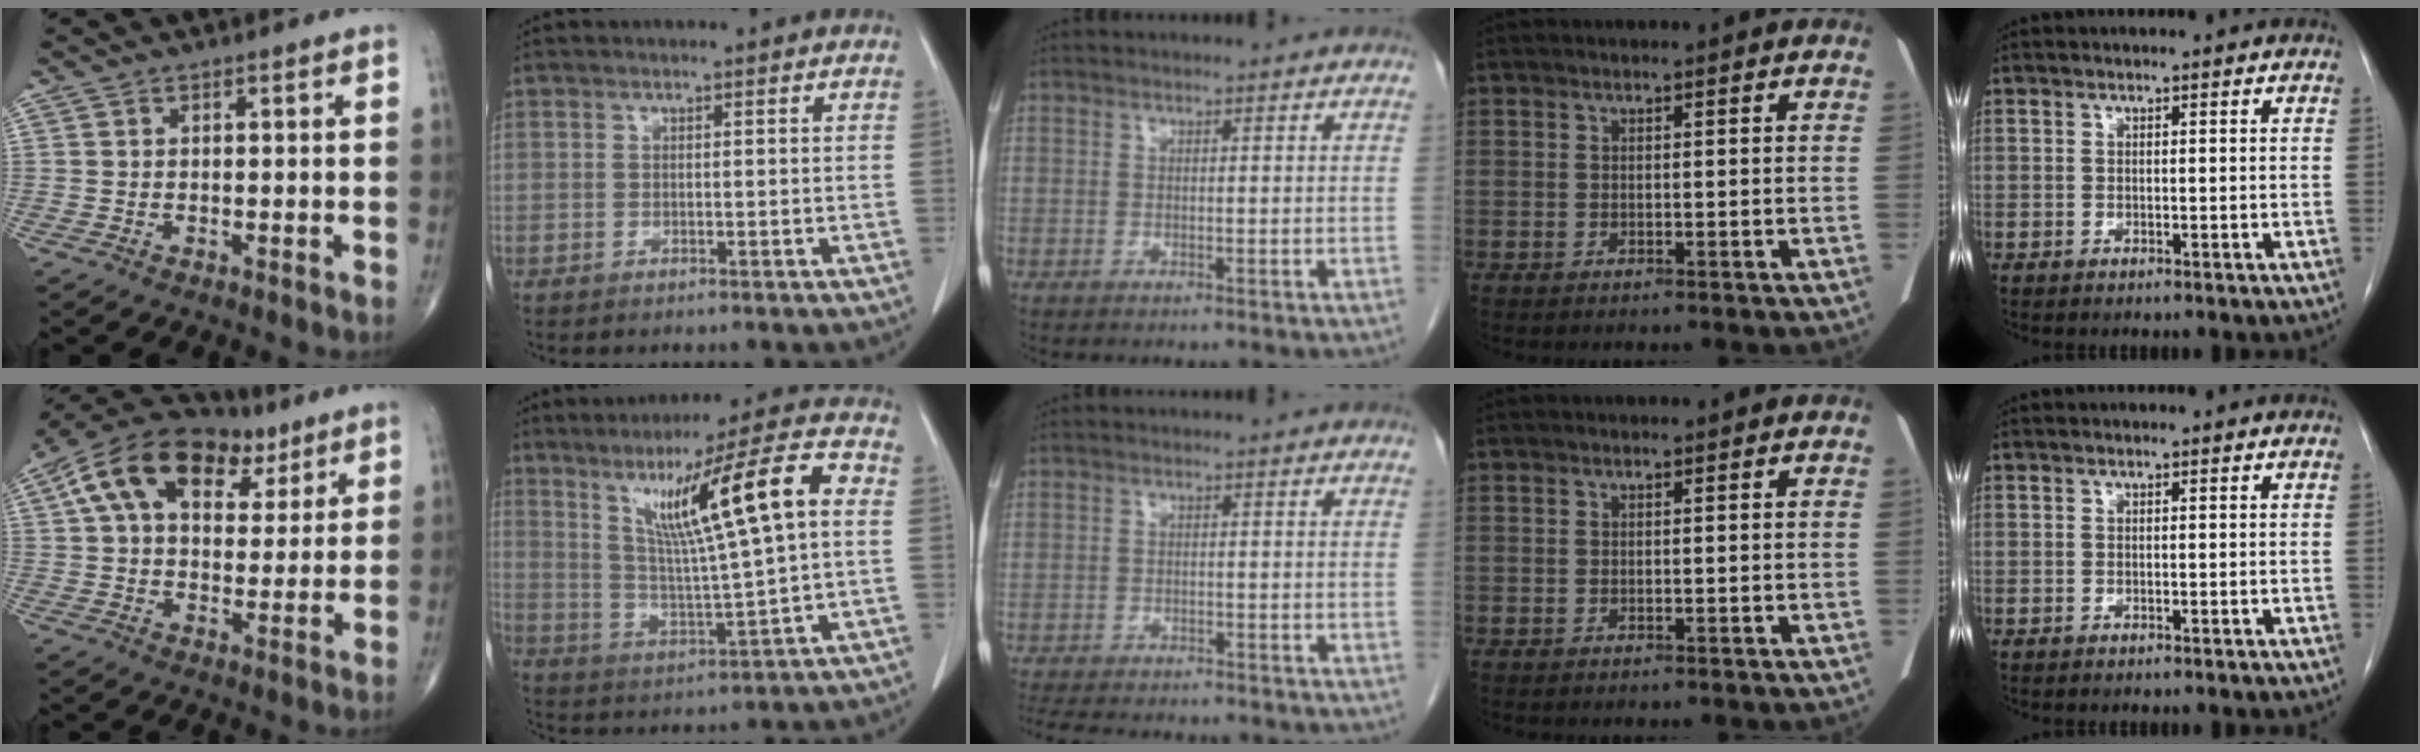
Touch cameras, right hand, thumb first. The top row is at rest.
{"thumb": {"total": 20.1, "force": [8.7, 12.2, 13.5], "torque": [-0.212, 0.015, 0.137]}, "index": {"total": 15.9, "force": [4.3, 0.3, 15.3], "torque": [-0.248, 0.014, 0.072]}, "middle": {"total": 13.4, "force": [-11.6, 3.7, 5.6], "torque": [-0.111, -0.011, -0.151]}}